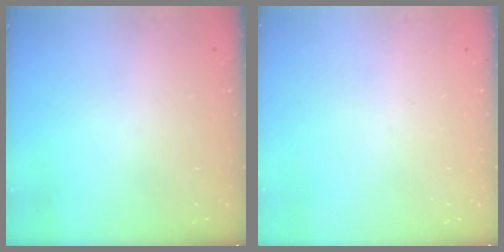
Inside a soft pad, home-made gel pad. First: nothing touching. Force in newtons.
{"total": 0.0}